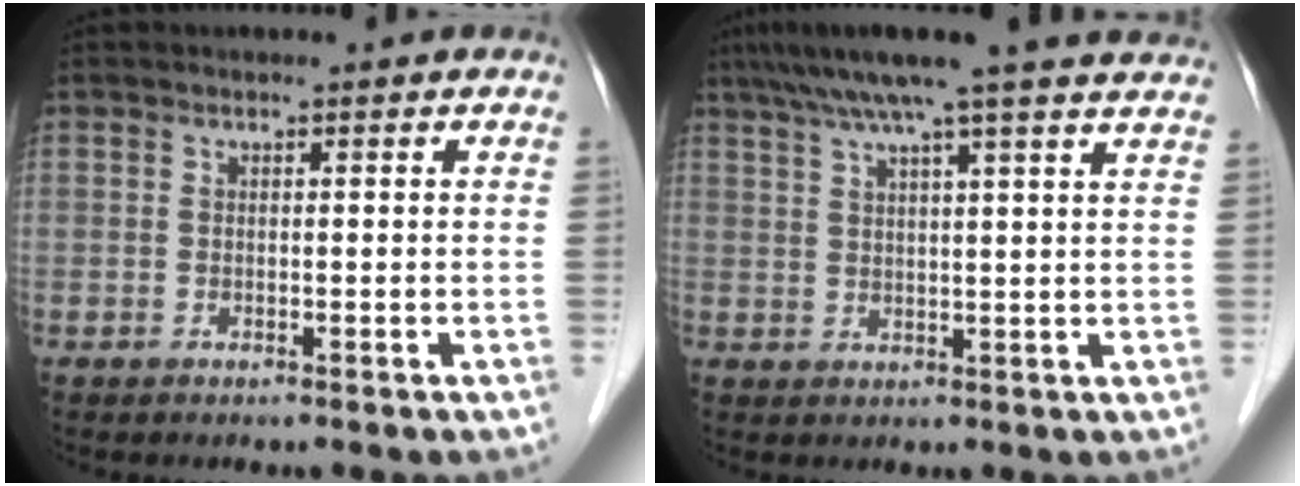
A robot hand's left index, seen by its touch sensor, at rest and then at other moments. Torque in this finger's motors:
{"motor_torque": [0.17, -0.21, 0.13, -0.01]}